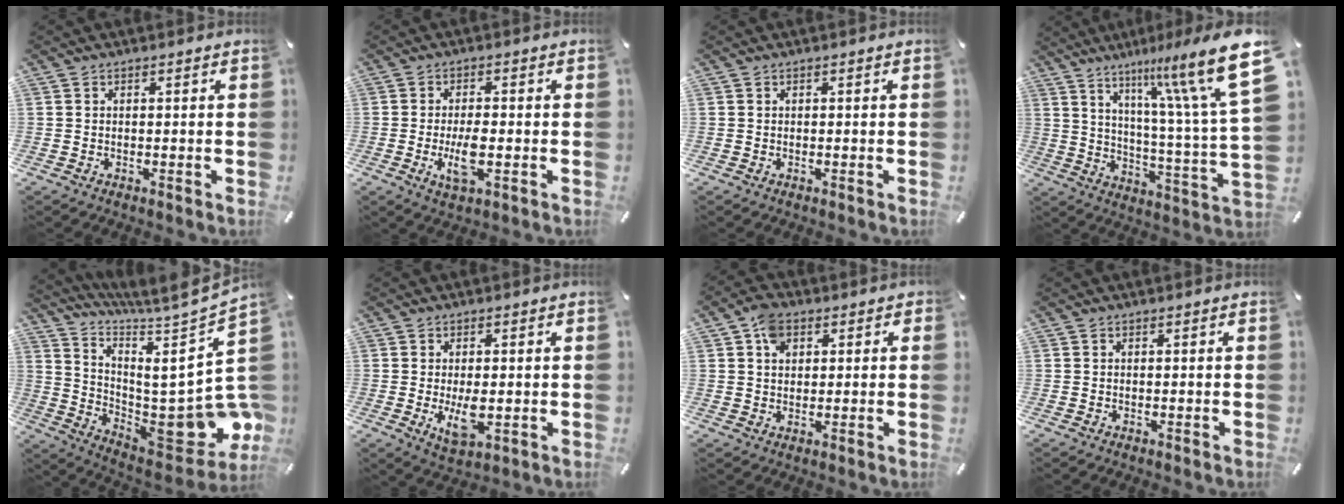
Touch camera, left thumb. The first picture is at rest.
{"total": 6.7, "force": [-1.4, 2.3, 6.1], "torque": [-0.127, -0.008, -0.025]}
{"total": 0.0}
{"total": 20.7, "force": [12.1, 3.4, 16.4], "torque": [-0.248, -0.079, 0.186]}
{"total": 16.2, "force": [-1.0, 5.2, 15.3], "torque": [-0.192, -0.056, -0.019]}
{"total": 6.4, "force": [-0.5, 2.7, 5.7], "torque": [-0.108, -0.014, -0.012]}
{"total": 6.3, "force": [2.0, 5.0, 3.3], "torque": [-0.048, 0.006, 0.036]}
{"total": 0.0}